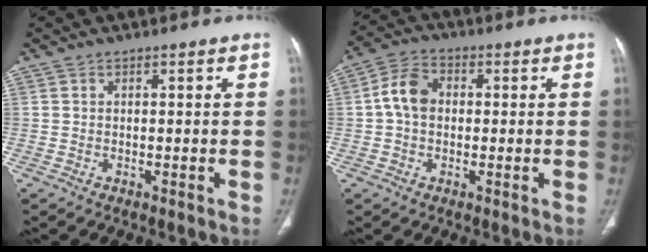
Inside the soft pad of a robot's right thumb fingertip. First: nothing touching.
{"total": 6.8, "force": [0.3, 5.0, 4.6], "torque": [-0.082, 0.019, -0.004]}